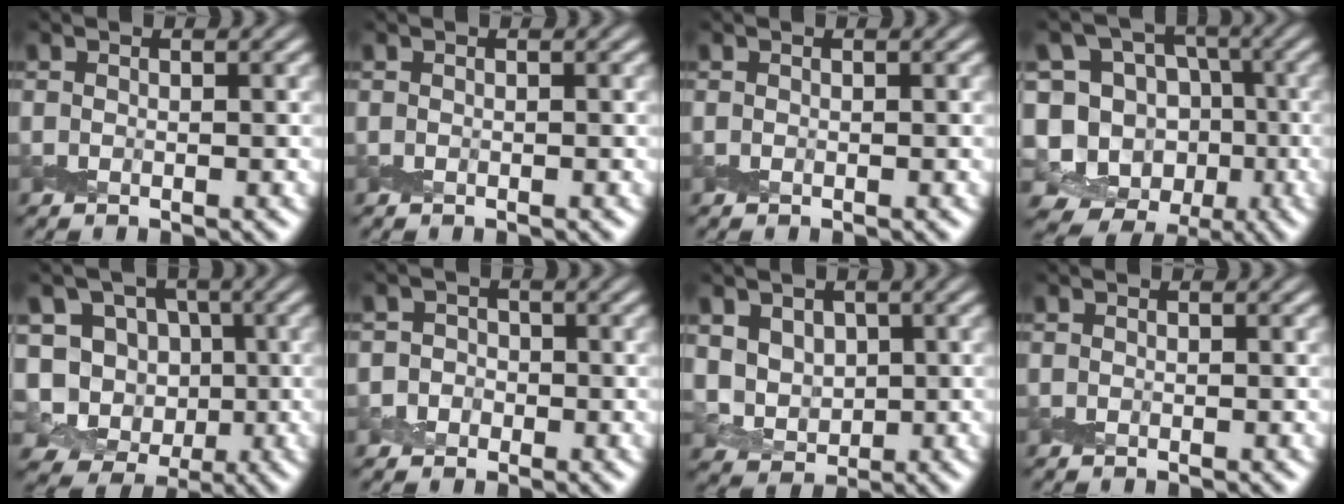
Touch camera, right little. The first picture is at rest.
{"total": 0.0}
{"total": 0.0}
{"total": 14.8, "force": [-4.0, 13.6, 4.2], "torque": [-0.118, 0.015, -0.058]}
{"total": 10.6, "force": [-1.5, 9.7, 4.2], "torque": [-0.081, 0.008, -0.045]}
{"total": 2.4, "force": [-0.7, 2.3, 0.3], "torque": [0.023, 0.008, -0.025]}
{"total": 4.0, "force": [0.8, 3.4, 1.9], "torque": [-0.046, -0.007, 0.028]}
{"total": 0.0}